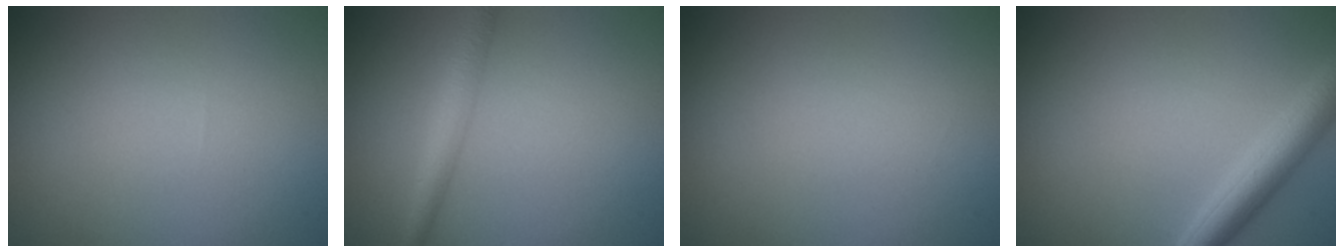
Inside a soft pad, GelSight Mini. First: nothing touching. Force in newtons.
{"total": 2.7, "press": 2.7, "slide": 0.1}
{"total": 0.0}
{"total": 3.9, "press": 3.9, "slide": 0.1}